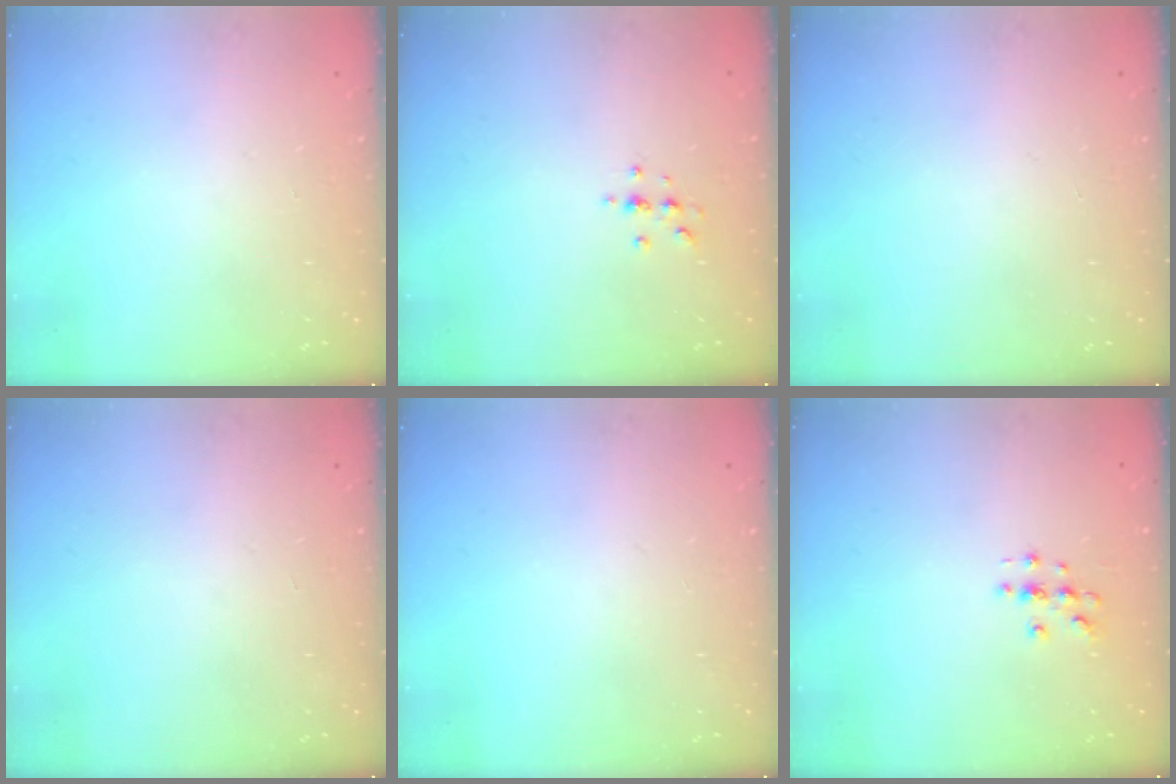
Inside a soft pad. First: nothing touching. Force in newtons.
{"total": 3.3, "press": 3.2, "slide": 0.4}
{"total": 0.0}
{"total": 0.0}
{"total": 0.0}
{"total": 3.0, "press": 3.0, "slide": 0.3}